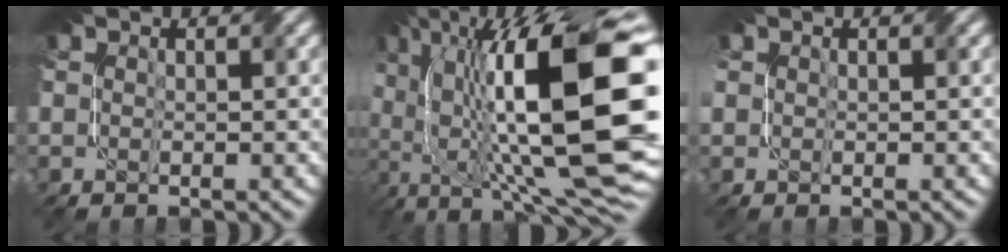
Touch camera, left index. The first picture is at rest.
{"total": 19.4, "force": [2.3, 8.0, 17.5], "torque": [-0.278, 0.003, 0.052]}
{"total": 0.8, "force": [0.5, 0.7, 0.2], "torque": [-0.005, 0.004, 0.011]}